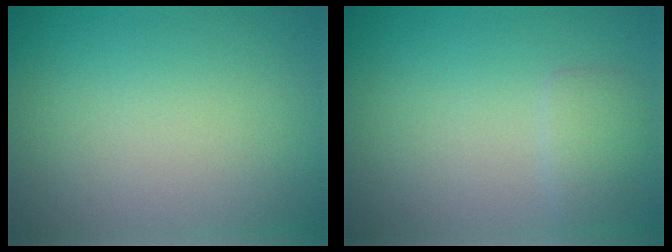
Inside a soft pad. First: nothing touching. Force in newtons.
{"total": 1.6, "press": 1.6, "slide": 0.2}